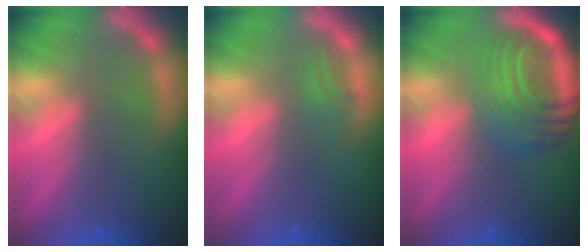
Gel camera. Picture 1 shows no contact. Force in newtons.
{"total": 0.9}
{"total": 10.1}